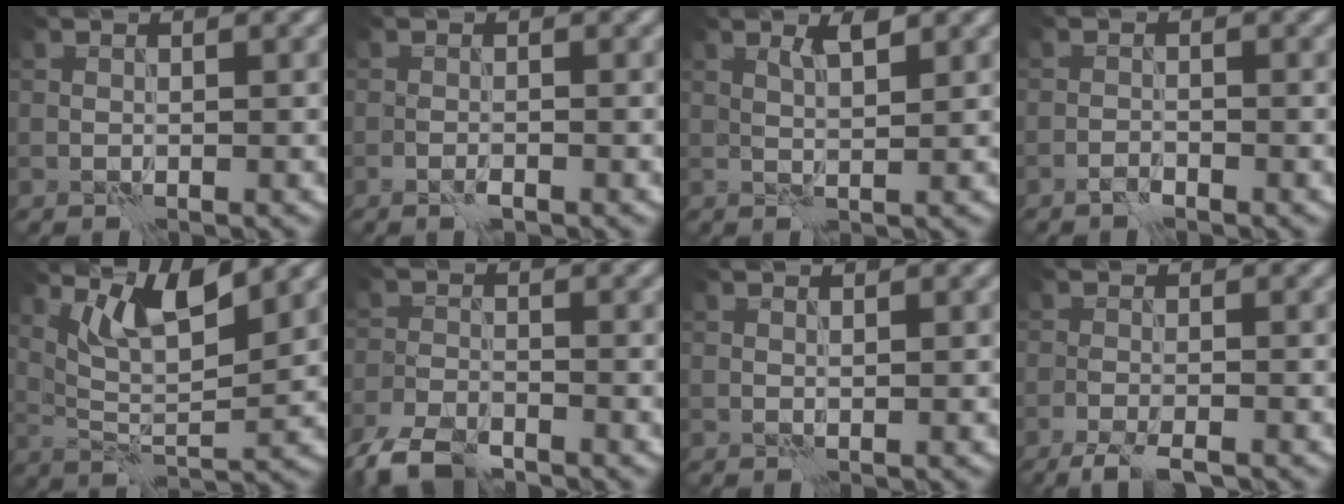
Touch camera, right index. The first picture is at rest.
{"total": 1.0, "force": [-0.7, 0.2, 0.7], "torque": [-0.015, 0.002, -0.015]}
{"total": 1.8, "force": [1.3, 0.1, 1.2], "torque": [-0.022, -0.001, 0.023]}
{"total": 1.1, "force": [-0.9, 0.3, 0.4], "torque": [-0.007, 0.005, -0.021]}
{"total": 5.6, "force": [3.7, 1.1, 4.0], "torque": [-0.077, -0.007, 0.073]}
{"total": 5.3, "force": [-4.4, 1.7, 2.4], "torque": [-0.045, -0.009, -0.093]}
{"total": 0.0}
{"total": 3.7, "force": [-3.1, 0.5, 2.0], "torque": [-0.044, -0.017, -0.054]}